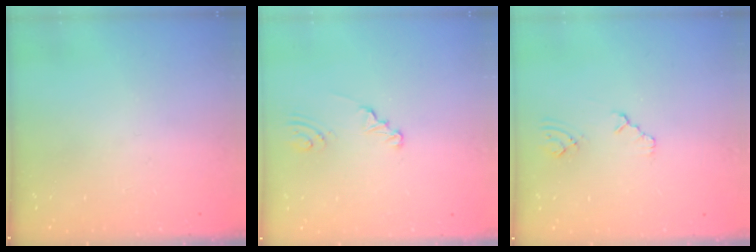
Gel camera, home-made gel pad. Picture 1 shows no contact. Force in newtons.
{"total": 1.8, "press": 1.8, "slide": 0.2}
{"total": 2.4, "press": 2.3, "slide": 0.4}